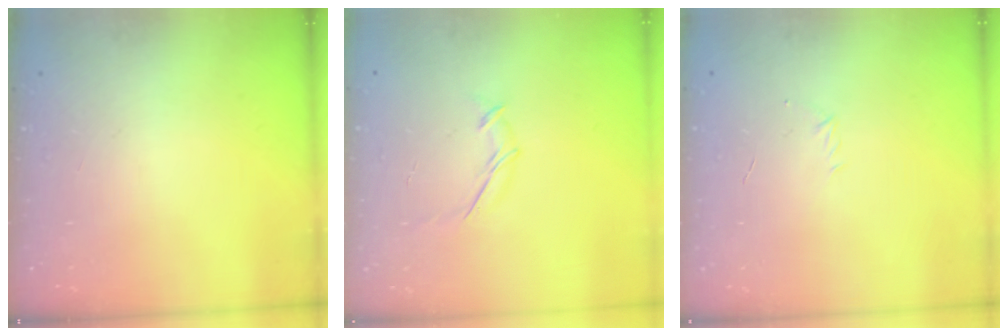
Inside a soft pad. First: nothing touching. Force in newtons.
{"total": 5.6, "press": 5.6, "slide": 0.2}
{"total": 2.9, "press": 2.8, "slide": 0.7}